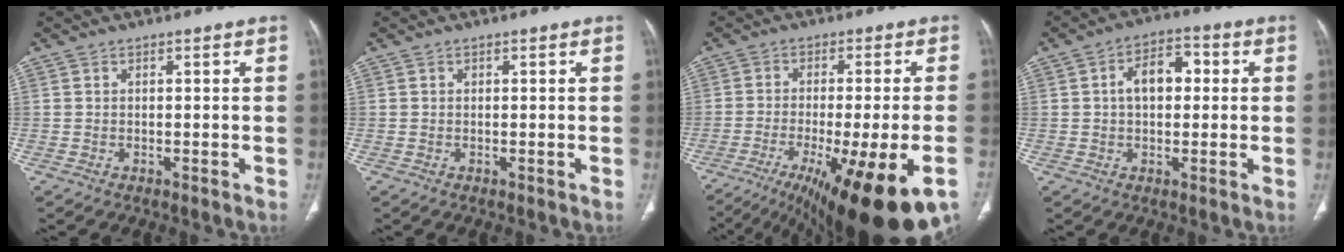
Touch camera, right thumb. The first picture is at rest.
{"total": 0.0}
{"total": 21.2, "force": [-11.9, 3.4, 17.2], "torque": [-0.236, 0.001, -0.179]}
{"total": 7.8, "force": [1.0, 4.8, 6.0], "torque": [-0.085, 0.023, 0.010]}